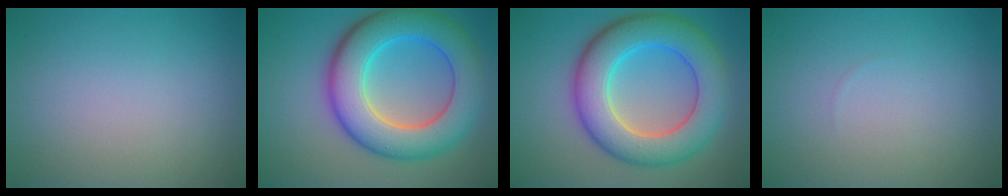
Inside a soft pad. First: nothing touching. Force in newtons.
{"total": 10.0, "press": 10.0, "slide": 0.4}
{"total": 9.5, "press": 9.5, "slide": 0.6}
{"total": 0.0}